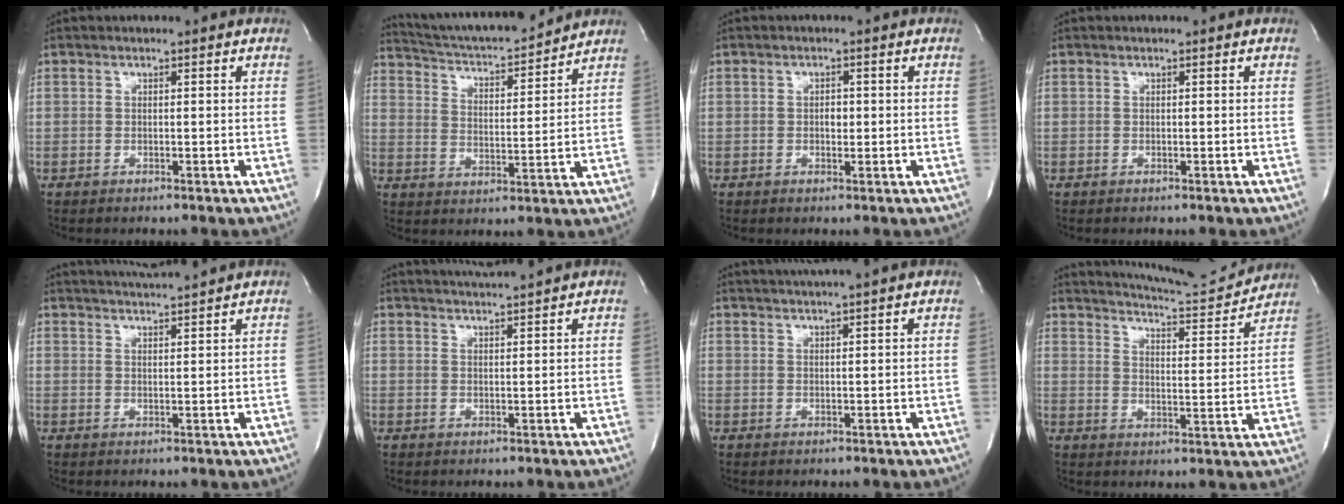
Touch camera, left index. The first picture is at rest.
{"total": 15.1, "force": [14.1, 1.4, 5.1], "torque": [-0.089, 0.001, 0.222]}
{"total": 1.5, "force": [-0.3, 0.9, 1.2], "torque": [-0.019, 0.000, -0.004]}
{"total": 0.0}
{"total": 5.7, "force": [5.4, -1.2, 1.5], "torque": [-0.029, 0.007, 0.083]}
{"total": 4.2, "force": [3.8, -1.2, 1.0], "torque": [-0.016, 0.004, 0.061]}
{"total": 5.9, "force": [5.2, -1.1, 2.7], "torque": [-0.039, 0.018, 0.071]}
{"total": 12.3, "force": [12.1, -0.3, 2.3], "torque": [-0.041, -0.029, 0.166]}